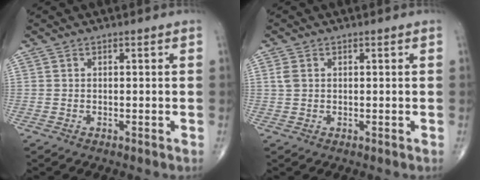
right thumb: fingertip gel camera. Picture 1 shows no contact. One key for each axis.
{"total": 1.7, "fx": 0.4, "fy": 1.2, "fz": 1.1, "tx": -0.031, "ty": 0.004, "tz": 0.011}